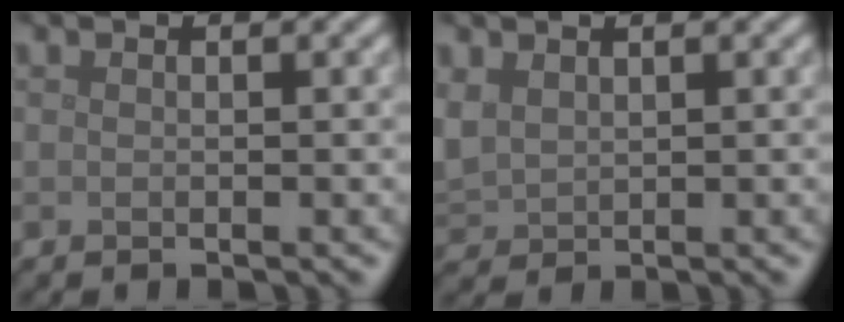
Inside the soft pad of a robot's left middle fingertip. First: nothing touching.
{"total": 2.5, "force": [1.0, 1.9, 1.2], "torque": [-0.044, -0.003, 0.027]}